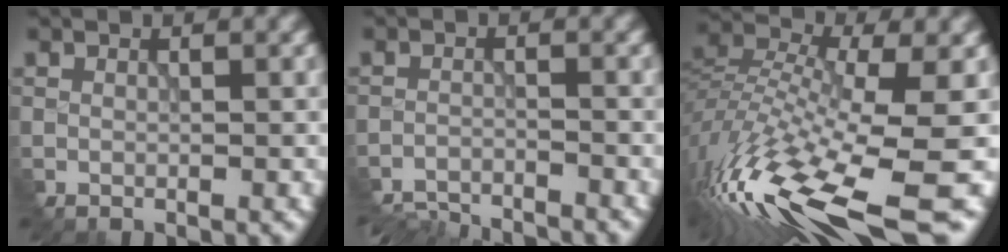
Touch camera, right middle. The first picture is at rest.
{"total": 7.0, "force": [-6.9, 0.6, 0.3], "torque": [-0.008, -0.008, -0.101]}
{"total": 13.6, "force": [-7.1, 4.2, 10.8], "torque": [-0.232, -0.002, -0.117]}